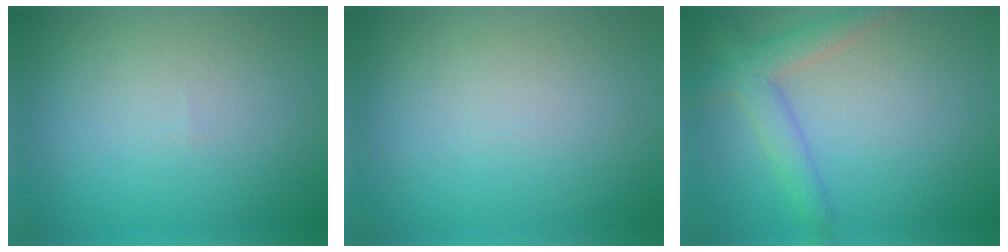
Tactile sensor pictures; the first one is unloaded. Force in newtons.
{"total": 0.0}
{"total": 3.7, "press": 3.7, "slide": 0.1}